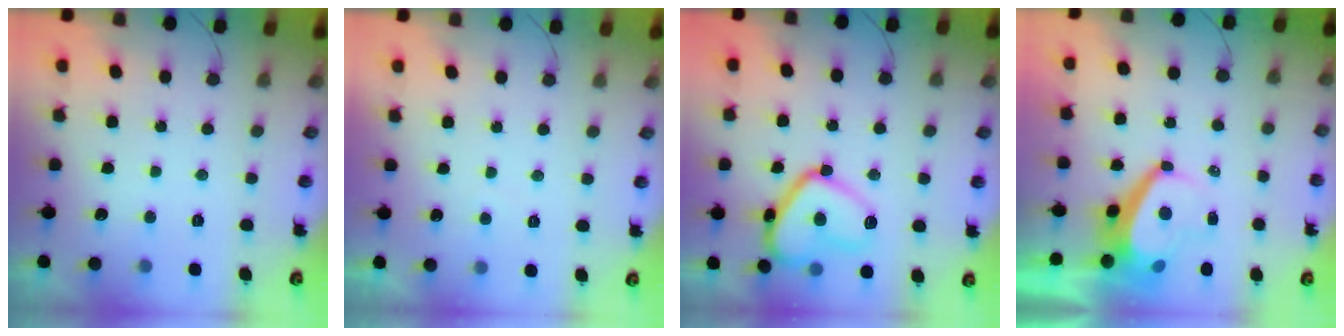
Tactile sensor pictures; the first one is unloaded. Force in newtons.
{"total": 0.0}
{"total": 15.4, "press": 15.3, "slide": 1.4}
{"total": 5.9, "press": 5.8, "slide": 0.7}